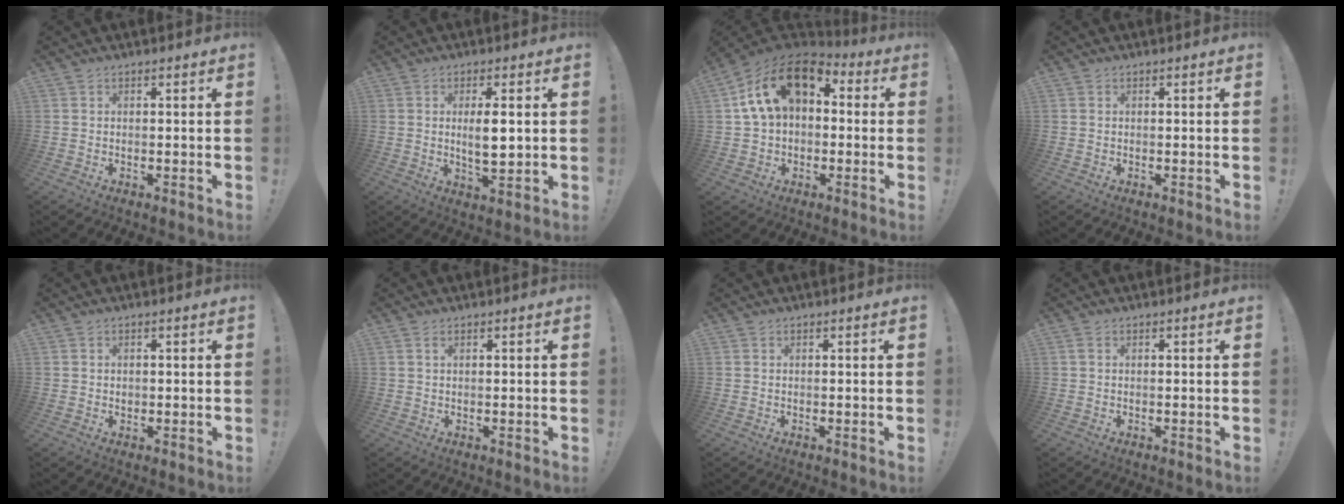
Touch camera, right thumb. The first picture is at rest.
{"total": 6.5, "force": [1.0, 2.1, 6.1], "torque": [-0.106, -0.014, 0.010]}
{"total": 17.8, "force": [6.1, 11.0, 12.6], "torque": [-0.207, -0.005, 0.111]}
{"total": 0.0}
{"total": 0.8, "force": [0.3, 0.7, 0.1], "torque": [-0.004, 0.004, 0.005]}
{"total": 0.9, "force": [0.5, 0.2, 0.8], "torque": [-0.015, 0.002, 0.008]}
{"total": 0.0}
{"total": 0.6, "force": [0.1, 0.2, 0.6], "torque": [-0.011, 0.000, 0.002]}